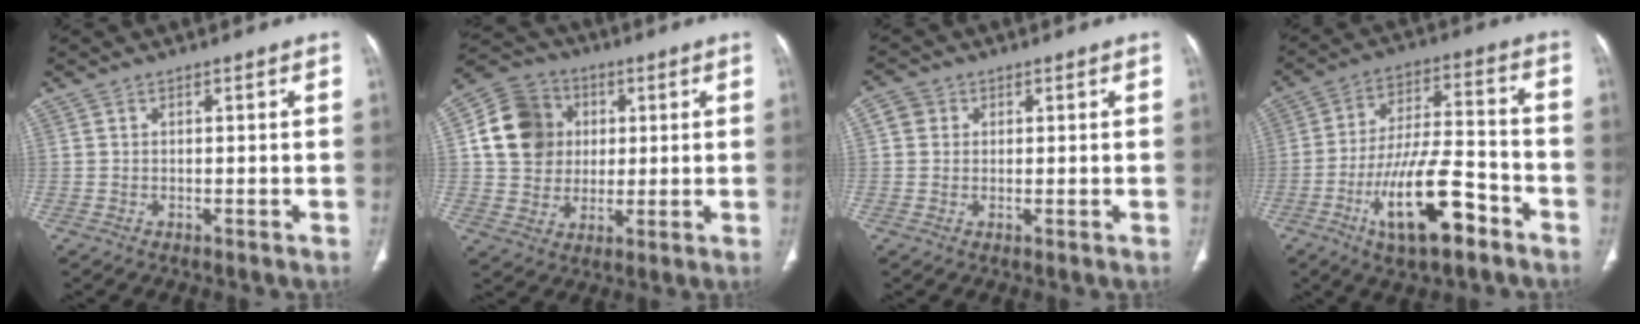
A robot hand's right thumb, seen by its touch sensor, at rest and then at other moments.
{"total": 13.7, "force": [2.5, 12.0, 6.1], "torque": [-0.093, 0.008, 0.043]}
{"total": 3.1, "force": [0.9, 2.8, 1.0], "torque": [-0.006, 0.002, 0.013]}
{"total": 16.2, "force": [-8.1, 5.6, 12.9], "torque": [-0.221, 0.048, -0.134]}